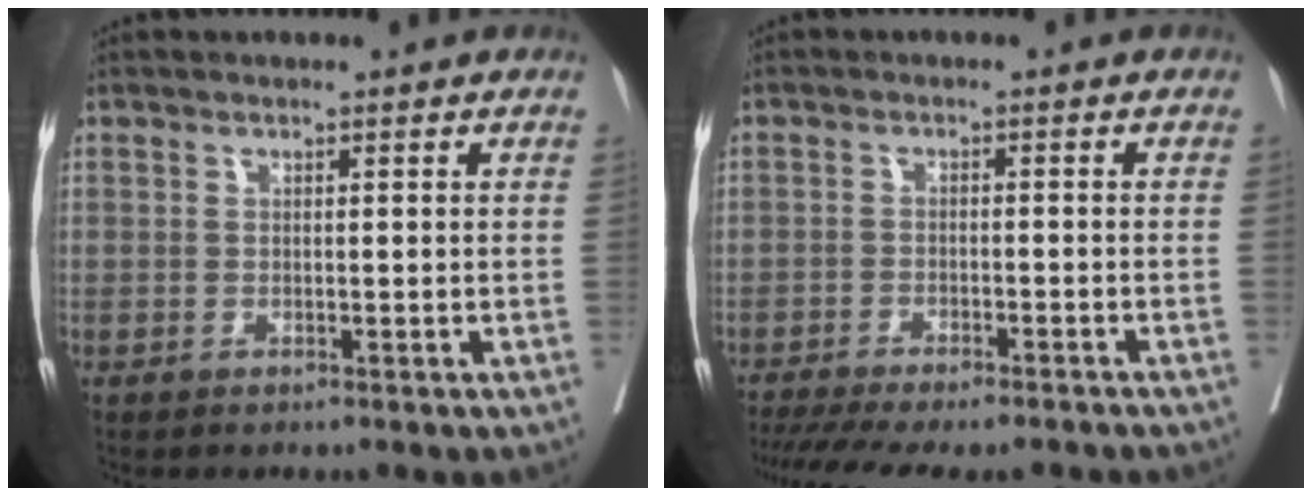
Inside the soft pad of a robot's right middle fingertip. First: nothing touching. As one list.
[{"total": 16.0, "force": [-13.9, 3.2, 7.3], "torque": [-0.151, -0.023, -0.190]}]